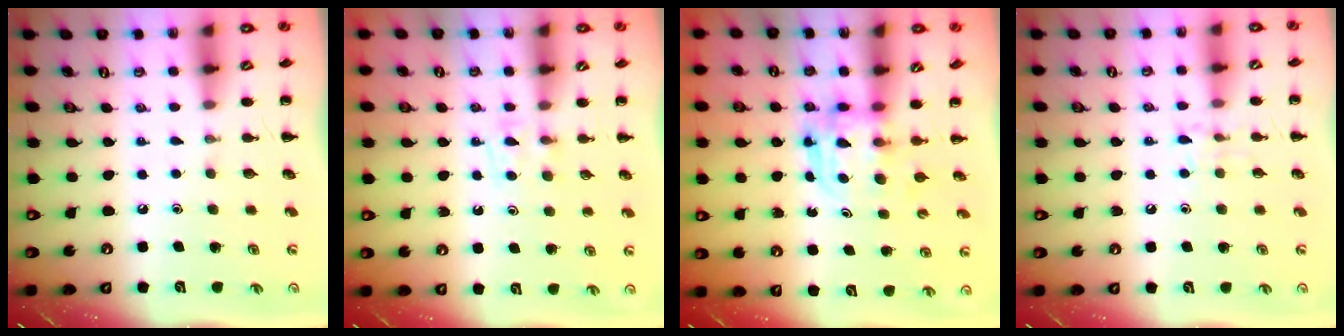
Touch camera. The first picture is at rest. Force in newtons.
{"total": 3.8, "press": 3.5, "slide": 1.5}
{"total": 3.8, "press": 3.8, "slide": 0.3}
{"total": 6.3, "press": 6.2, "slide": 1.3}